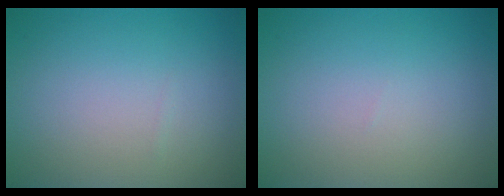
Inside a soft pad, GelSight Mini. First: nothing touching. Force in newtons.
{"total": 0.0}